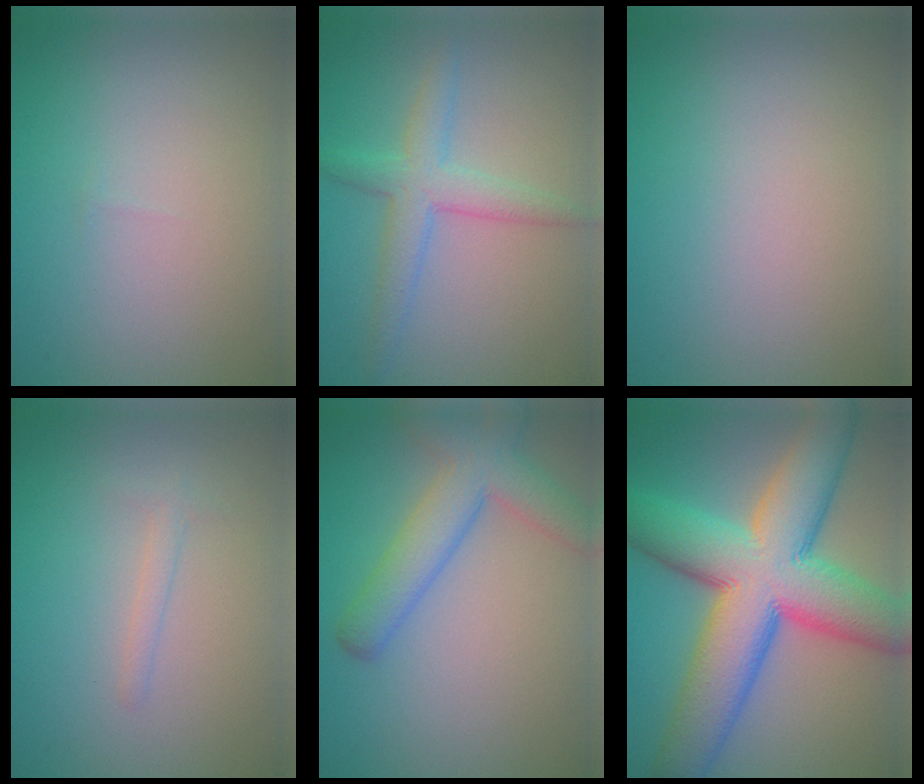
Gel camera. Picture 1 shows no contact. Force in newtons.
{"total": 3.7, "press": 3.7, "slide": 0.0}
{"total": 0.0}
{"total": 1.0, "press": 1.0, "slide": 0.0}
{"total": 5.3, "press": 5.3, "slide": 0.2}
{"total": 14.6, "press": 14.6, "slide": 0.4}